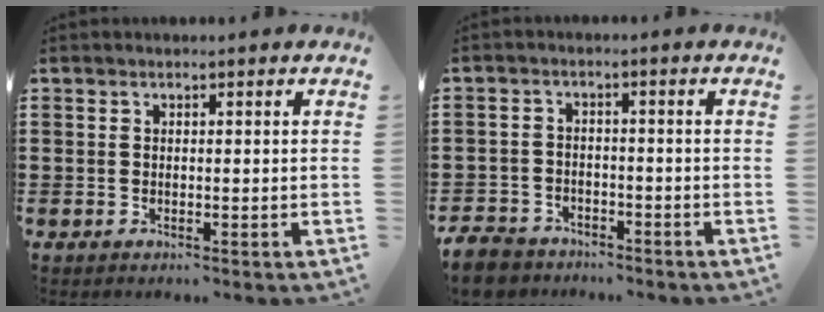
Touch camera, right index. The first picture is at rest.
{"total": 4.4, "force": [-4.2, 1.1, 0.7], "torque": [-0.034, -0.004, -0.090]}